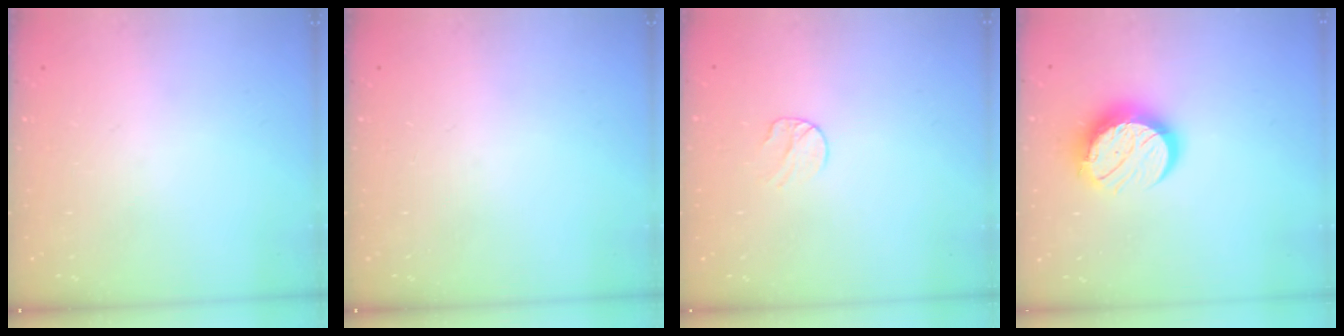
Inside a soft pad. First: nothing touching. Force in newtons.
{"total": 0.0}
{"total": 5.7, "press": 5.6, "slide": 0.6}
{"total": 12.3, "press": 12.2, "slide": 0.9}